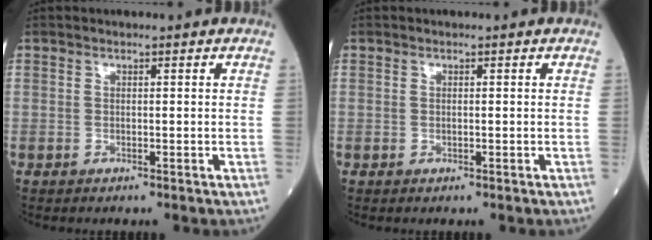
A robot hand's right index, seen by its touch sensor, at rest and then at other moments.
{"total": 0.0}